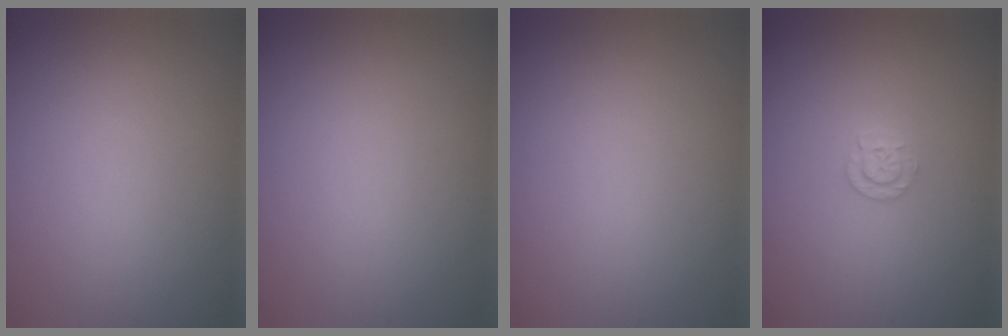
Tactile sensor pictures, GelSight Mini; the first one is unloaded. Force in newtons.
{"total": 0.0}
{"total": 0.0}
{"total": 1.5, "press": 1.5, "slide": 0.1}